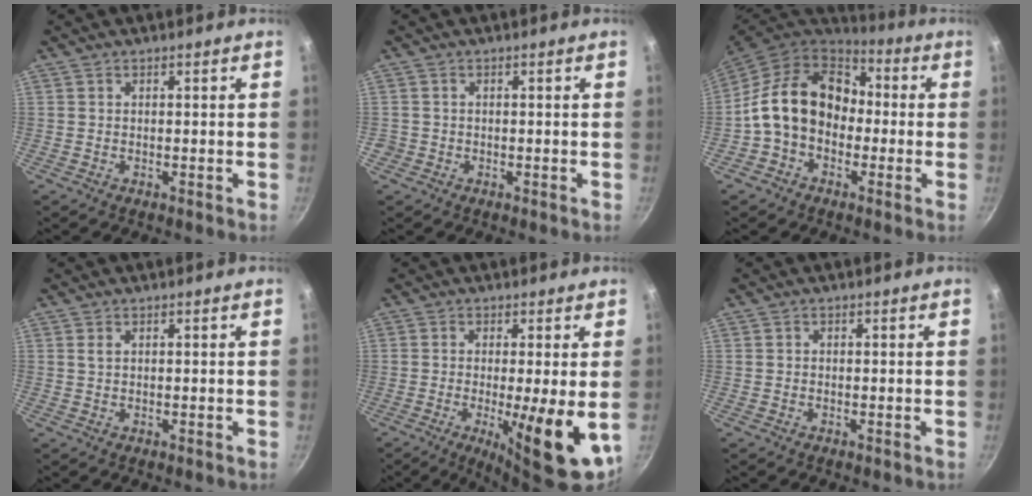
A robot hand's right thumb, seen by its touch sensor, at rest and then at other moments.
{"total": 1.1, "force": [-0.5, 1.0, 0.1], "torque": [-0.002, 0.003, -0.007]}
{"total": 16.2, "force": [-0.6, 12.5, 10.2], "torque": [-0.141, 0.046, -0.027]}
{"total": 0.8, "force": [0.3, 0.4, 0.6], "torque": [-0.013, 0.002, 0.007]}
{"total": 12.1, "force": [-2.2, 2.0, 11.7], "torque": [-0.173, -0.013, -0.029]}
{"total": 0.0}